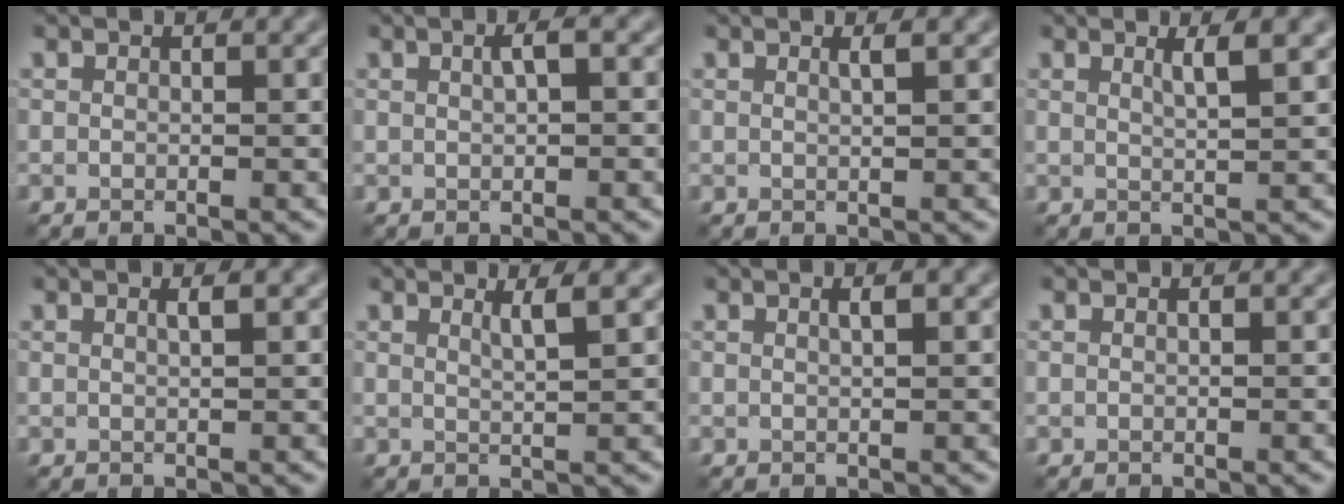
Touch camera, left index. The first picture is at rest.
{"total": 1.4, "force": [0.5, 0.2, 1.3], "torque": [-0.025, 0.007, 0.007]}
{"total": 1.2, "force": [0.6, 0.3, 1.0], "torque": [-0.008, 0.002, 0.004]}
{"total": 2.6, "force": [1.2, 0.7, 2.2], "torque": [-0.021, 0.003, 0.014]}
{"total": 1.2, "force": [0.5, 0.3, 1.1], "torque": [-0.011, 0.004, 0.002]}
{"total": 2.1, "force": [1.1, 0.4, 1.7], "torque": [-0.017, 0.003, 0.012]}
{"total": 1.3, "force": [0.5, 0.3, 1.1], "torque": [-0.014, 0.003, 0.003]}
{"total": 0.0}